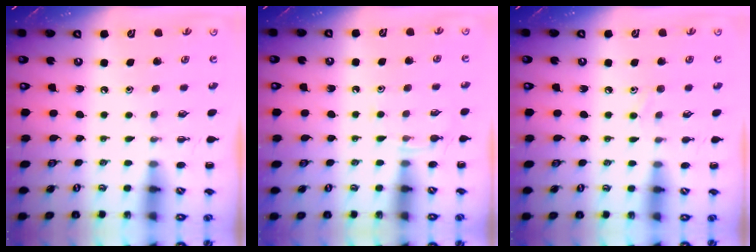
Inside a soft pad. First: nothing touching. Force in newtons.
{"total": 4.6, "press": 4.3, "slide": 1.6}
{"total": 6.6, "press": 6.1, "slide": 2.4}